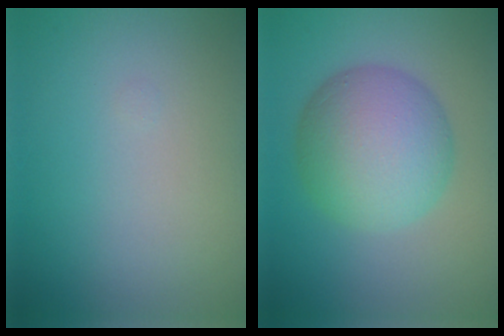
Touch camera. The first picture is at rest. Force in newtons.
{"total": 7.9, "press": 7.9, "slide": 0.1}